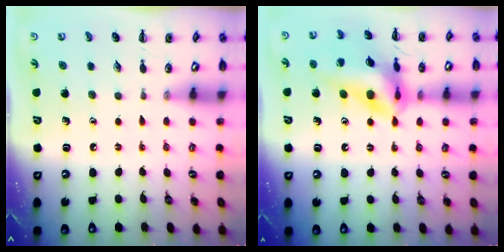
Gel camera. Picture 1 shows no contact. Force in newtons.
{"total": 17.4, "press": 17.1, "slide": 2.9}